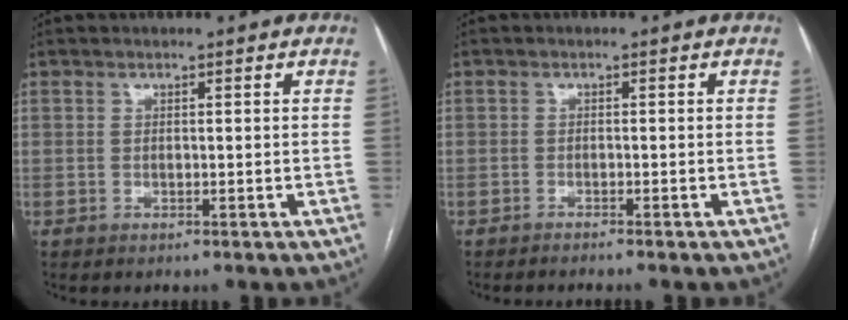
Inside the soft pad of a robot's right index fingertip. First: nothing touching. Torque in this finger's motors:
{"motor_torque": [-0.44, -0.41, 0.04, 0.00]}